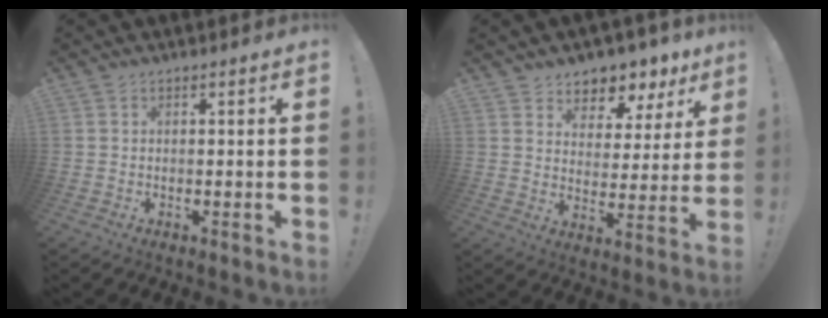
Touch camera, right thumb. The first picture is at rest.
{"total": 7.1, "force": [5.4, 4.4, 1.4], "torque": [-0.014, -0.053, 0.100]}